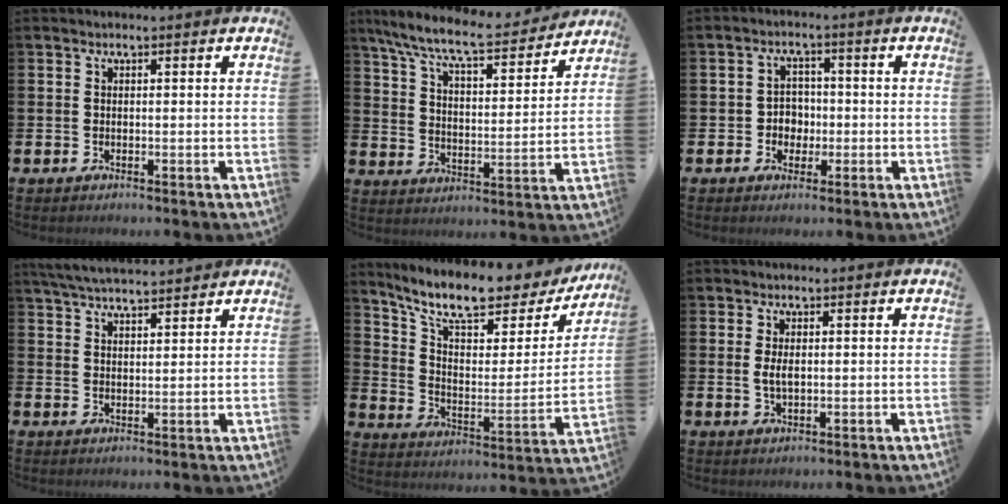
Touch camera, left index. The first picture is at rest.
{"total": 9.3, "force": [8.4, 1.3, 3.8], "torque": [-0.116, -0.049, 0.145]}
{"total": 3.2, "force": [-0.5, 2.9, 1.0], "torque": [-0.016, 0.001, -0.018]}
{"total": 5.0, "force": [4.8, 0.5, 1.1], "torque": [-0.030, -0.022, 0.087]}
{"total": 10.5, "force": [8.9, 2.8, 4.7], "torque": [-0.123, -0.060, 0.152]}
{"total": 2.2, "force": [0.2, 1.1, 2.0], "torque": [-0.025, -0.002, -0.001]}